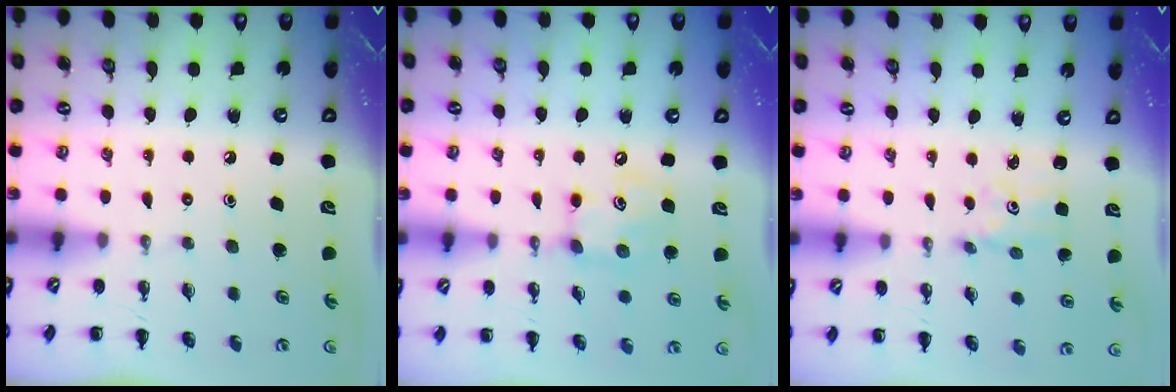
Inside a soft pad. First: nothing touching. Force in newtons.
{"total": 6.6, "press": 6.5, "slide": 0.7}
{"total": 1.8, "press": 1.7, "slide": 0.5}